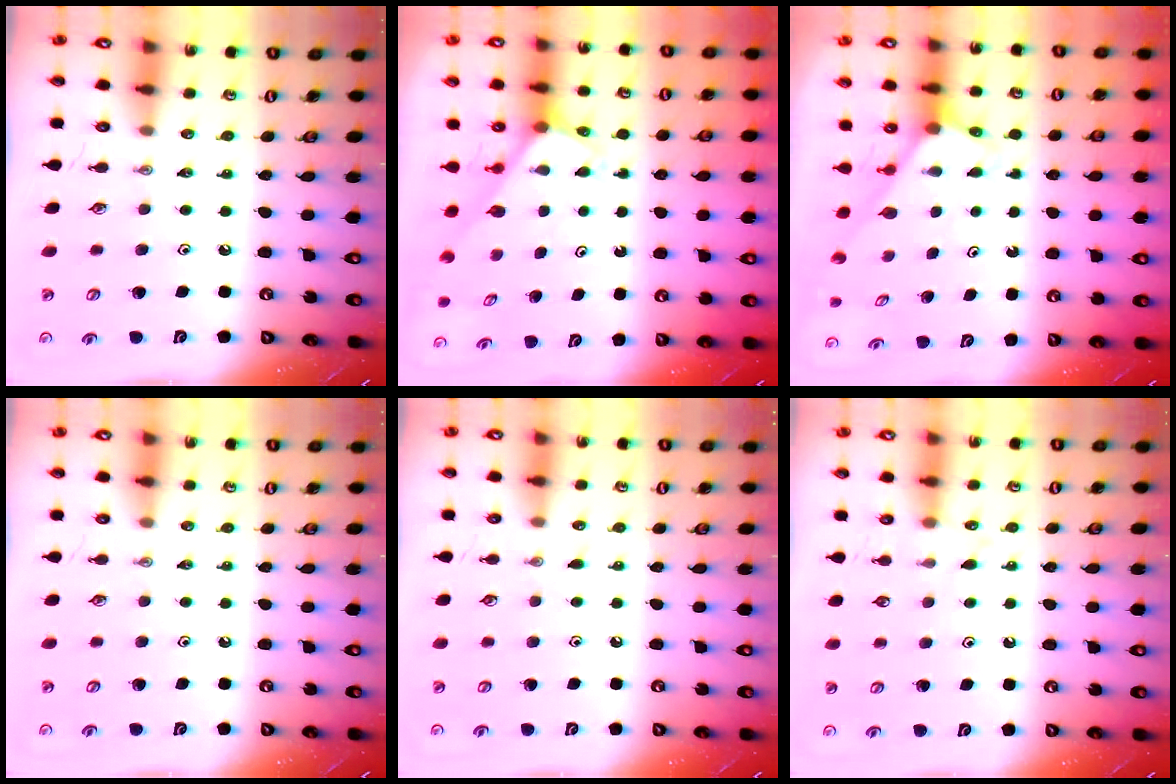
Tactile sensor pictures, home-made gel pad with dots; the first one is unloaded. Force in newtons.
{"total": 2.6, "press": 2.6, "slide": 0.1}
{"total": 2.5, "press": 2.5, "slide": 0.2}
{"total": 0.0}
{"total": 4.0, "press": 4.0, "slide": 0.6}
{"total": 6.1, "press": 6.1, "slide": 0.7}